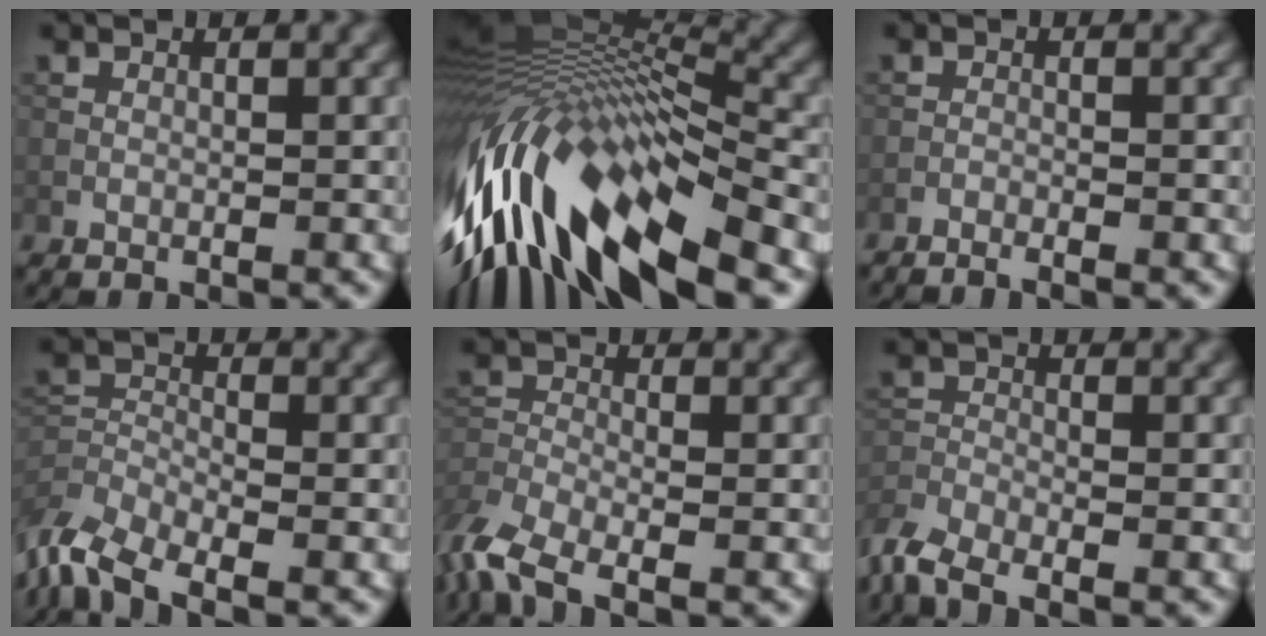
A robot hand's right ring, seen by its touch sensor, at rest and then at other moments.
{"total": 14.8, "force": [-6.0, 5.3, 12.4], "torque": [-0.248, 0.019, -0.101]}
{"total": 1.4, "force": [-1.3, 0.0, 0.6], "torque": [-0.021, 0.000, -0.029]}
{"total": 7.0, "force": [-5.6, 2.5, 3.4], "torque": [-0.067, -0.013, -0.115]}
{"total": 6.1, "force": [-4.4, 2.2, 3.6], "torque": [-0.082, -0.012, -0.100]}
{"total": 4.5, "force": [-3.7, 1.3, 2.2], "torque": [-0.051, -0.012, -0.088]}